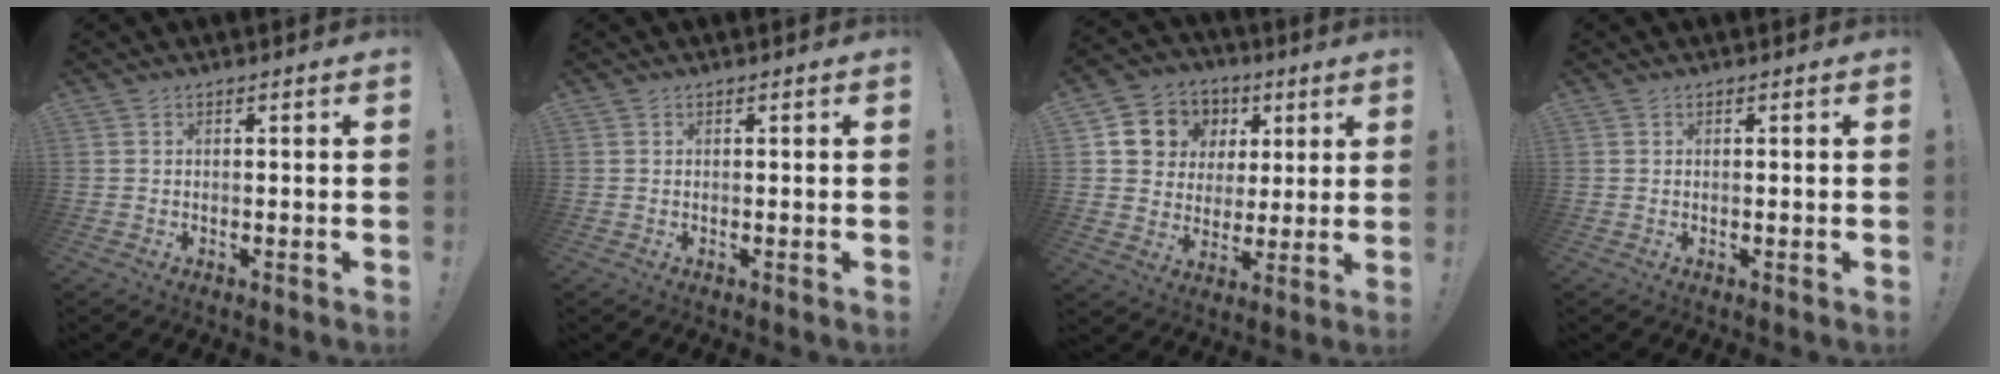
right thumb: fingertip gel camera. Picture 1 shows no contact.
{"total": 0.0}
{"total": 10.9, "force": [3.7, 9.9, 2.7], "torque": [-0.044, -0.016, 0.086]}
{"total": 0.0}